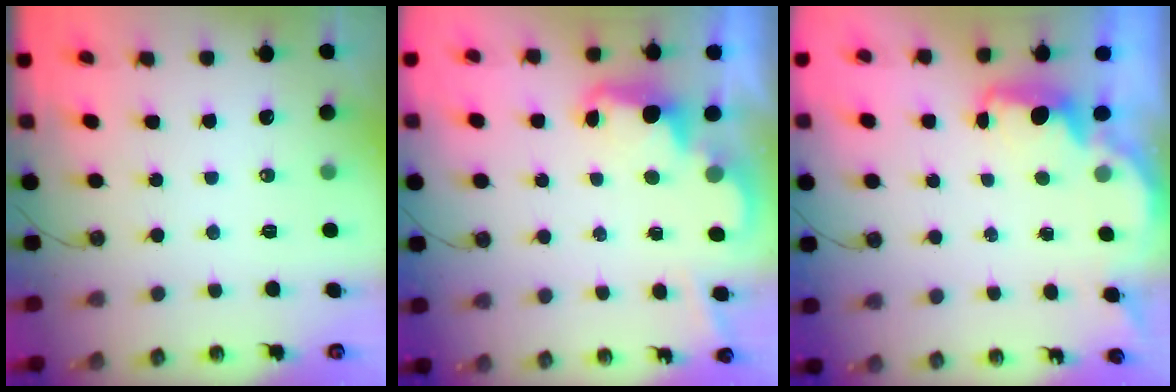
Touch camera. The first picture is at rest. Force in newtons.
{"total": 2.4, "press": 2.4, "slide": 0.5}
{"total": 1.6, "press": 1.5, "slide": 0.5}